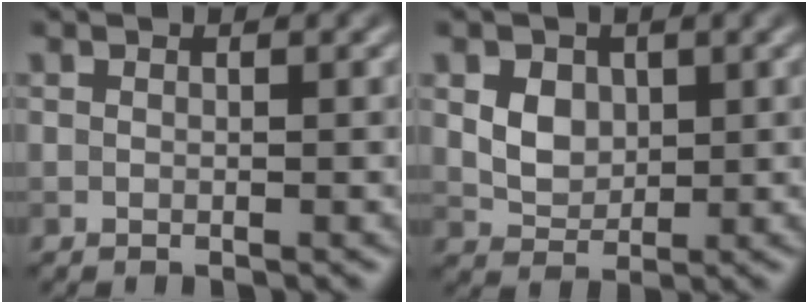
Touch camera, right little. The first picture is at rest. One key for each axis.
{"total": 3.1, "fx": 0.7, "fy": 2.4, "fz": 1.9, "tx": -0.036, "ty": -0.003, "tz": 0.007}